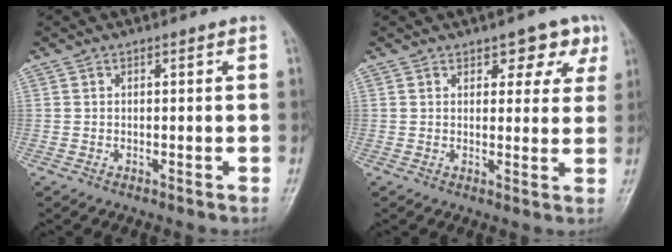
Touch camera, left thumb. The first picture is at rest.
{"total": 5.8, "force": [3.3, 3.4, 3.2], "torque": [-0.001, -0.013, 0.038]}